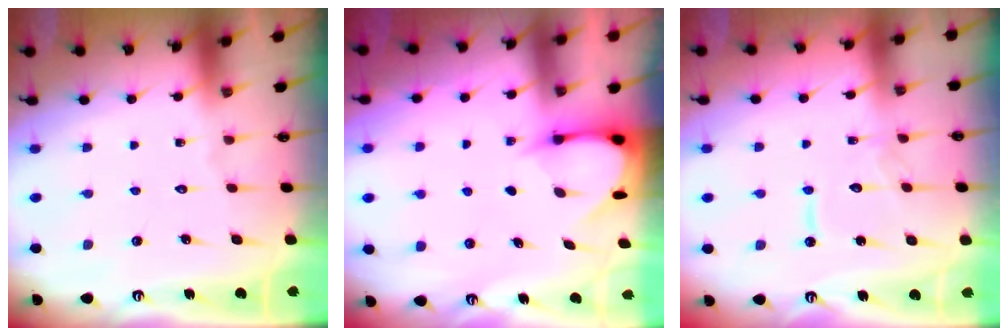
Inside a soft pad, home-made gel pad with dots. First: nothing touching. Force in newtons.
{"total": 3.7, "press": 3.7, "slide": 0.3}
{"total": 8.9, "press": 8.9, "slide": 0.6}